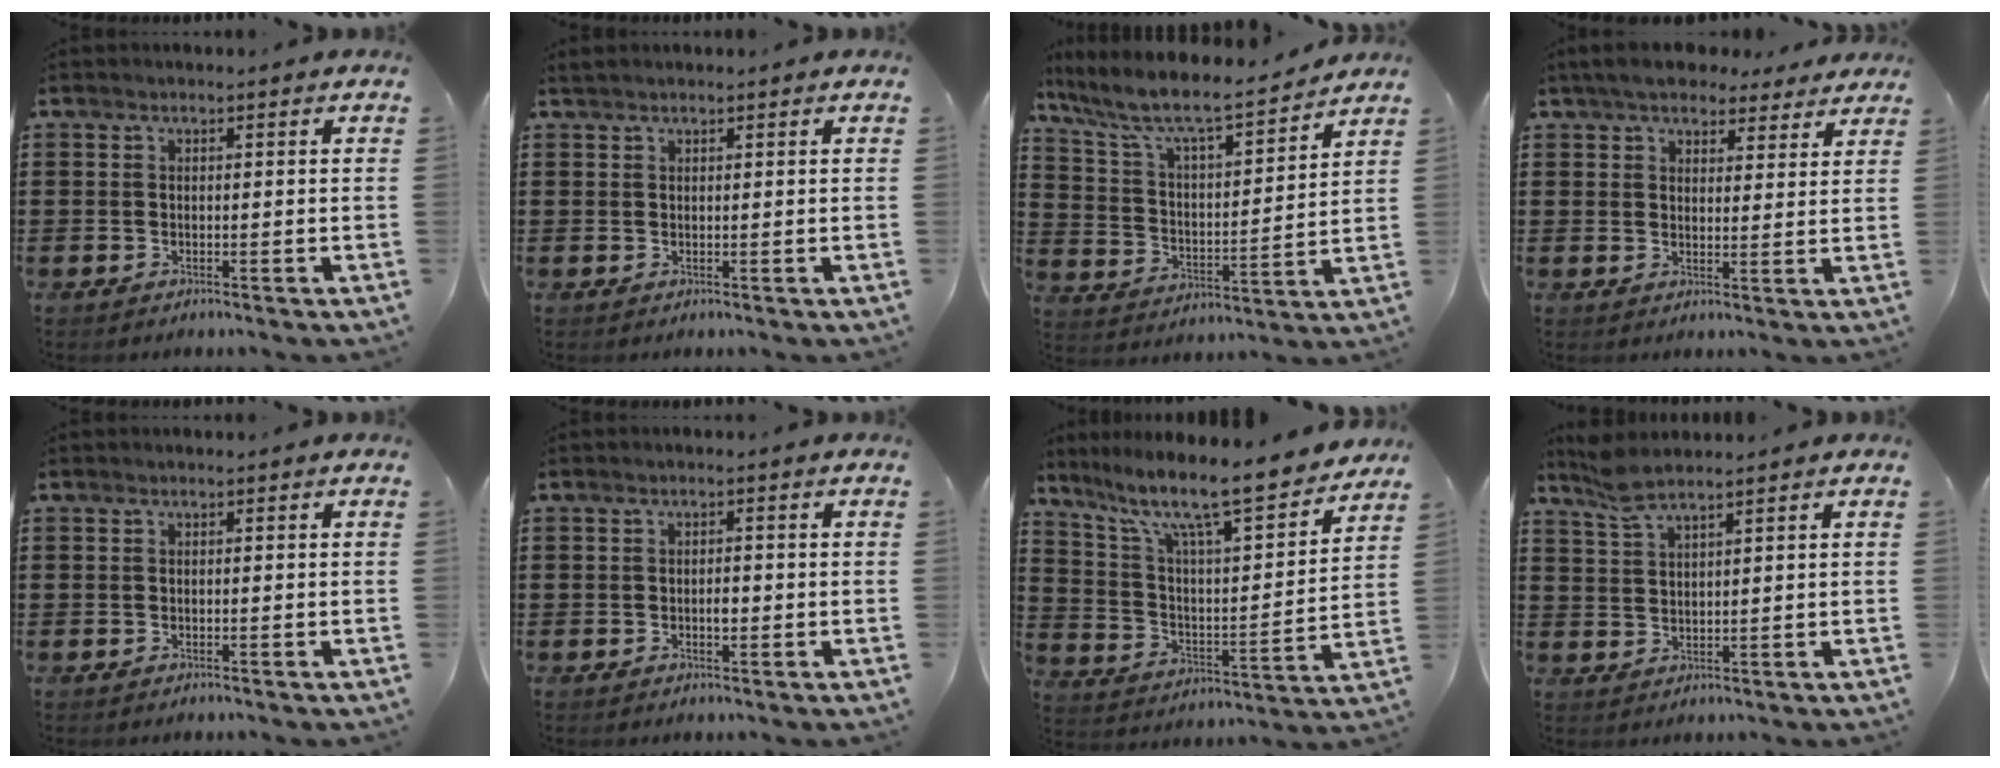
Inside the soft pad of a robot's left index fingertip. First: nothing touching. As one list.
[{"total": 0.6, "force": [0.5, 0.1, 0.3], "torque": [-0.007, 0.000, 0.011]}, {"total": 7.7, "force": [6.7, 0.8, 3.7], "torque": [-0.103, -0.046, 0.108]}, {"total": 5.6, "force": [5.1, 1.7, 1.7], "torque": [-0.051, -0.003, 0.095]}, {"total": 0.0}, {"total": 1.6, "force": [-0.2, 0.6, 1.5], "torque": [-0.028, 0.001, -0.004]}, {"total": 11.1, "force": [9.0, 1.5, 6.4], "torque": [-0.152, -0.063, 0.146]}, {"total": 4.3, "force": [3.6, 0.4, 2.3], "torque": [-0.054, -0.004, 0.067]}]